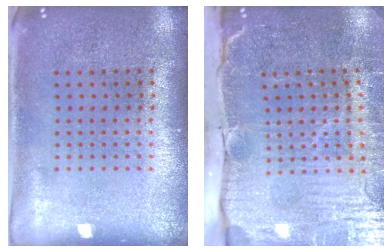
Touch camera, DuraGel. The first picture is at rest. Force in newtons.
{"total": 5.1, "press": 4.3, "slide": 2.7}